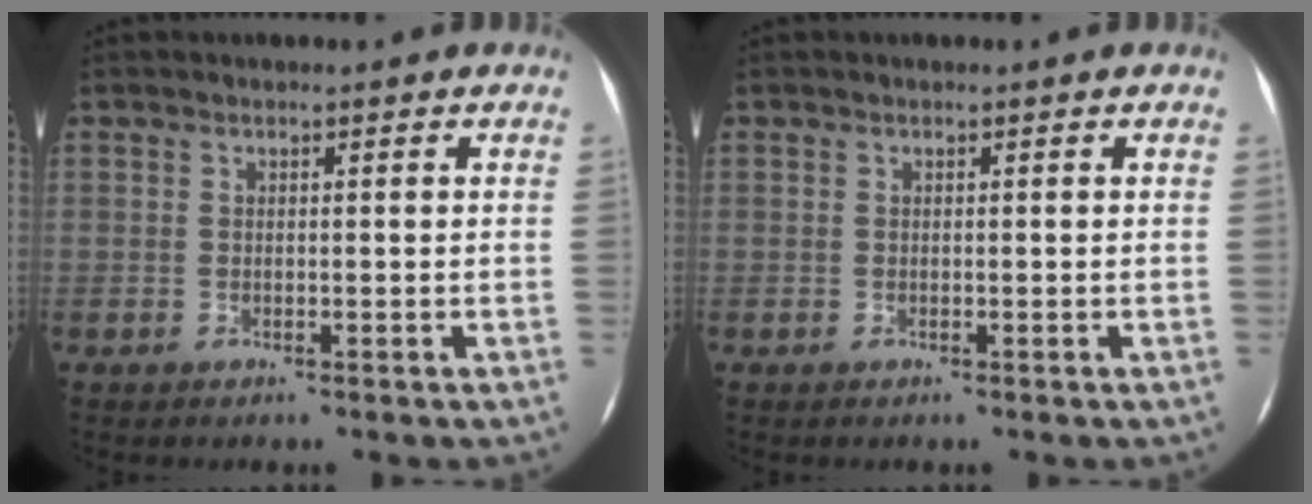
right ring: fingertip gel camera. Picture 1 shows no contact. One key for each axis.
{"total": 0.0}